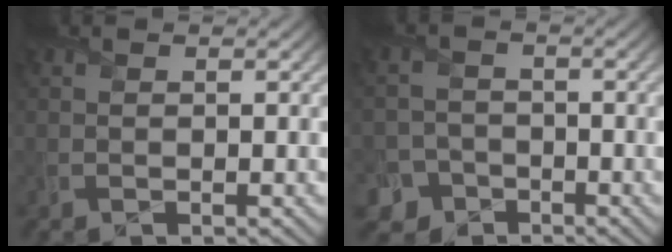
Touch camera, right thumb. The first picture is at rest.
{"total": 4.8, "force": [-3.3, 3.5, 0.6], "torque": [0.004, -0.001, -0.068]}